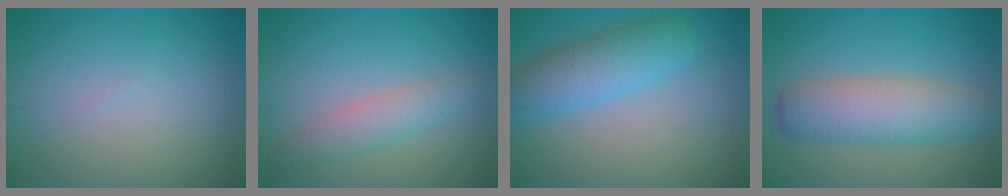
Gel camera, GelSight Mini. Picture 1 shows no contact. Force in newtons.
{"total": 2.8, "press": 2.8, "slide": 0.1}
{"total": 5.2, "press": 5.2, "slide": 0.1}
{"total": 6.1, "press": 6.1, "slide": 0.3}